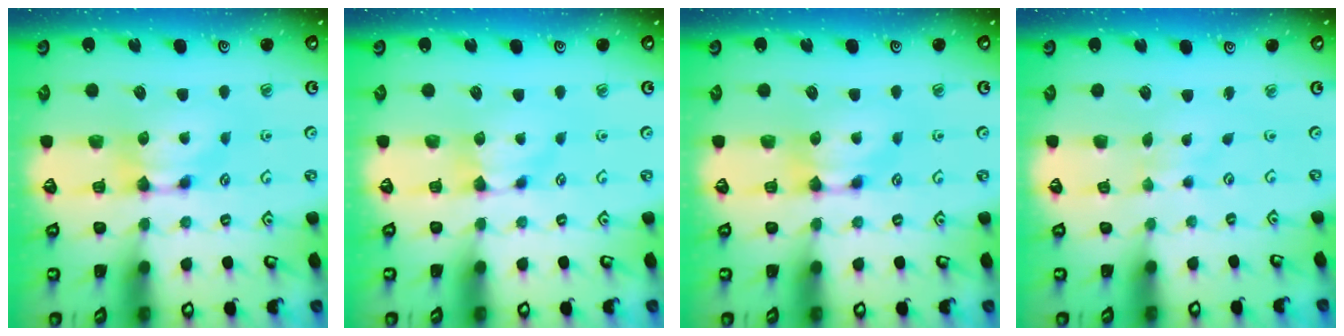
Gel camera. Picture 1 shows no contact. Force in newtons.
{"total": 0.8, "press": 0.7, "slide": 0.2}
{"total": 0.0}
{"total": 2.0, "press": 2.0, "slide": 0.1}